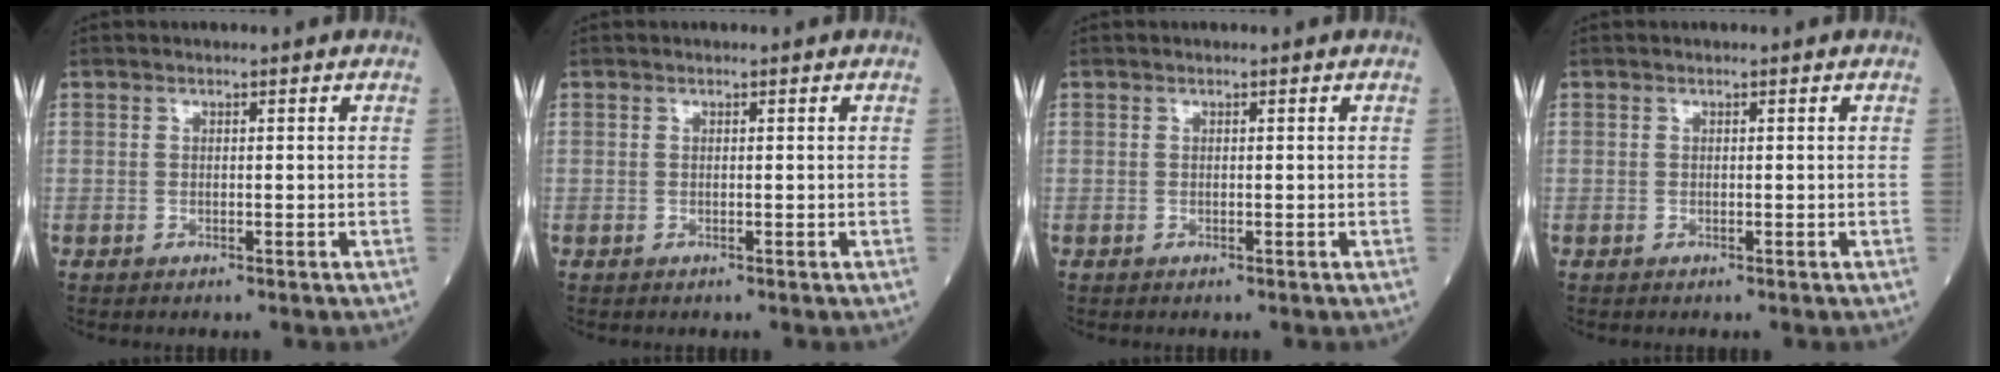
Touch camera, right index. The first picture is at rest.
{"total": 0.0}
{"total": 0.0}
{"total": 0.0}